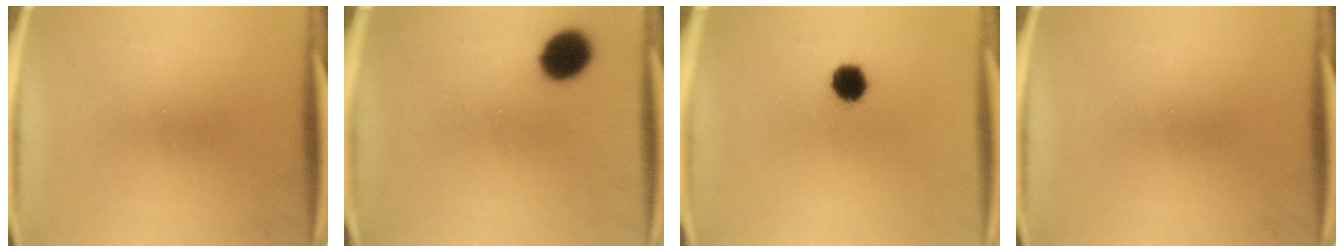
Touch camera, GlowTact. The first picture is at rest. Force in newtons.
{"total": 8.5}
{"total": 5.4}
{"total": 0.0}